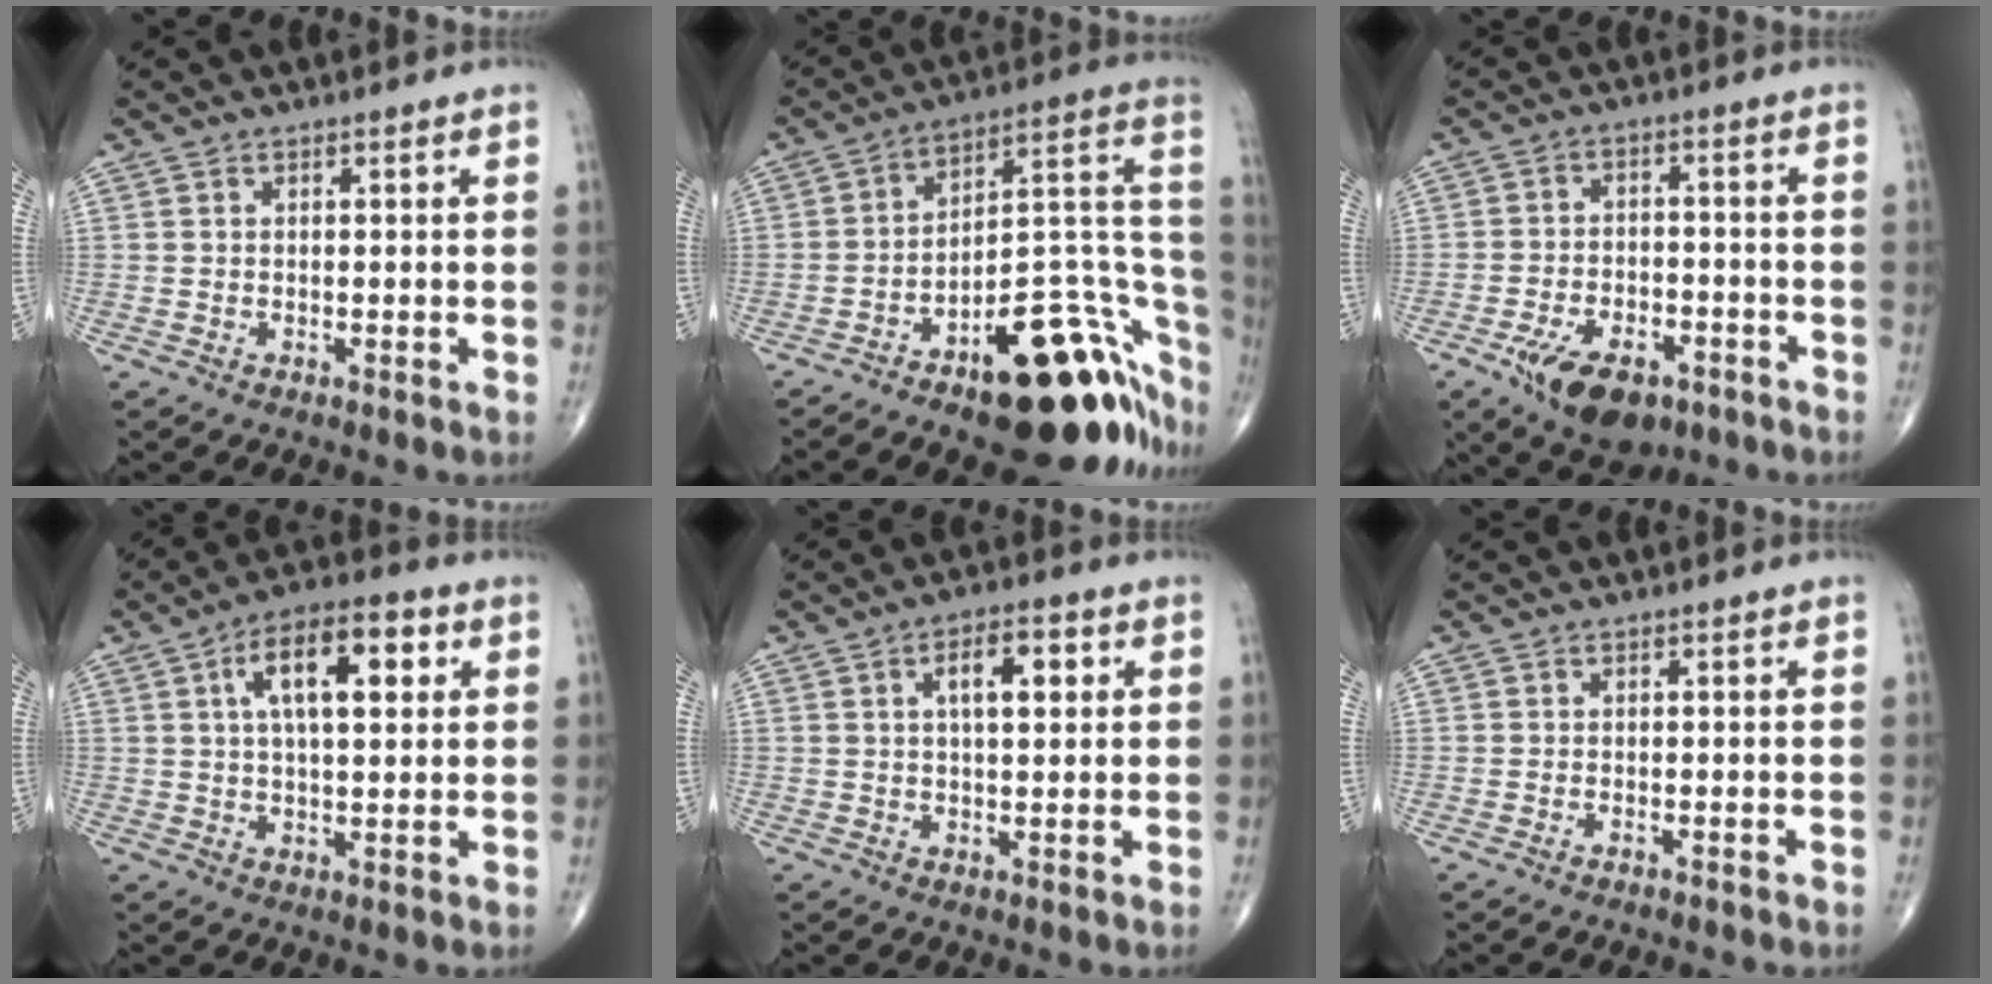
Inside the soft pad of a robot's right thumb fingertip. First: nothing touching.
{"total": 27.8, "force": [-14.0, 11.1, 21.4], "torque": [-0.187, 0.100, -0.195]}
{"total": 12.0, "force": [-6.6, 6.4, 7.6], "torque": [-0.110, 0.025, -0.102]}
{"total": 13.1, "force": [4.0, 5.7, 11.0], "torque": [-0.160, 0.012, 0.058]}
{"total": 6.9, "force": [2.0, 3.0, 5.8], "torque": [-0.075, 0.004, 0.029]}
{"total": 0.0}